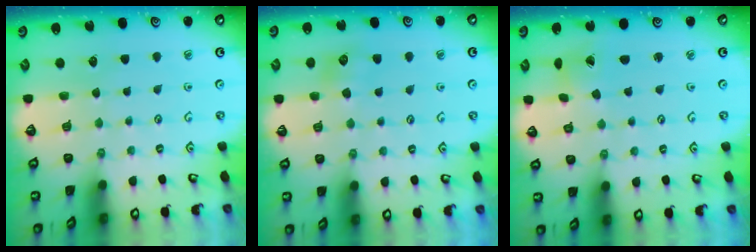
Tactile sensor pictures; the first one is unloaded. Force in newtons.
{"total": 6.0, "press": 5.9, "slide": 0.9}
{"total": 2.2, "press": 2.2, "slide": 0.3}